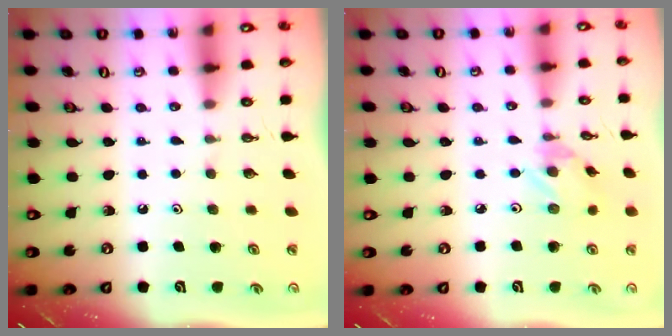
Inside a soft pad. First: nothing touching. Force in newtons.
{"total": 1.8, "press": 1.8, "slide": 0.2}